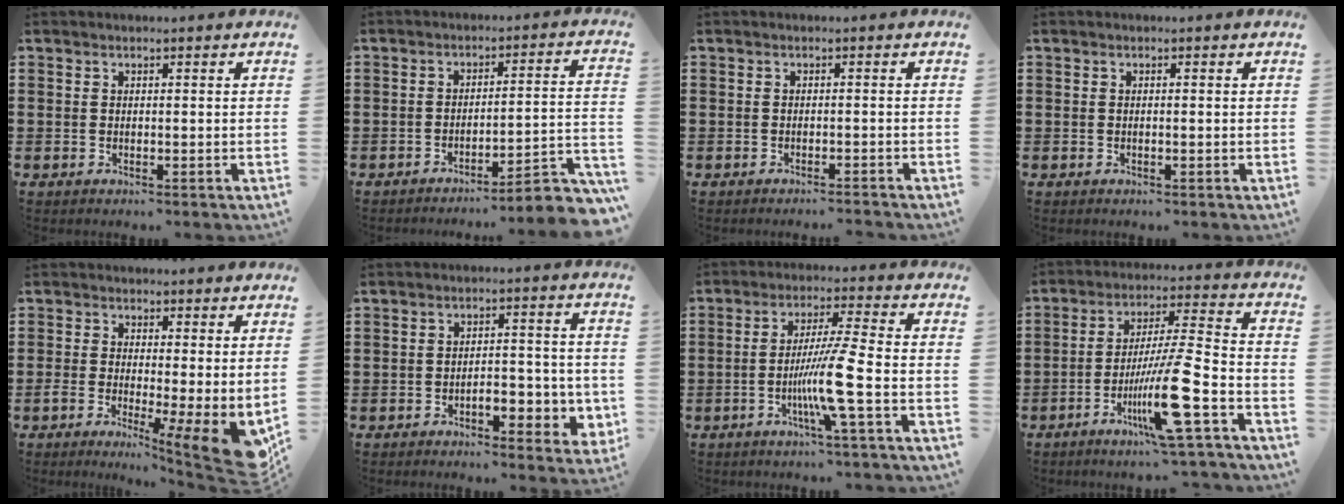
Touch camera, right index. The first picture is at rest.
{"total": 4.8, "force": [-3.9, 0.0, 2.8], "torque": [-0.048, -0.022, -0.079]}
{"total": 1.1, "force": [-1.0, -0.2, 0.3], "torque": [-0.008, -0.001, -0.020]}
{"total": 0.0}
{"total": 5.9, "force": [-1.3, 2.0, 5.4], "torque": [-0.073, -0.018, -0.014]}
{"total": 5.6, "force": [-2.2, 2.5, 4.4], "torque": [-0.058, 0.004, -0.042]}
{"total": 8.7, "force": [-2.9, -0.8, 8.1], "torque": [-0.159, -0.019, -0.061]}
{"total": 13.9, "force": [-6.9, 1.0, 12.1], "torque": [-0.232, -0.003, -0.125]}